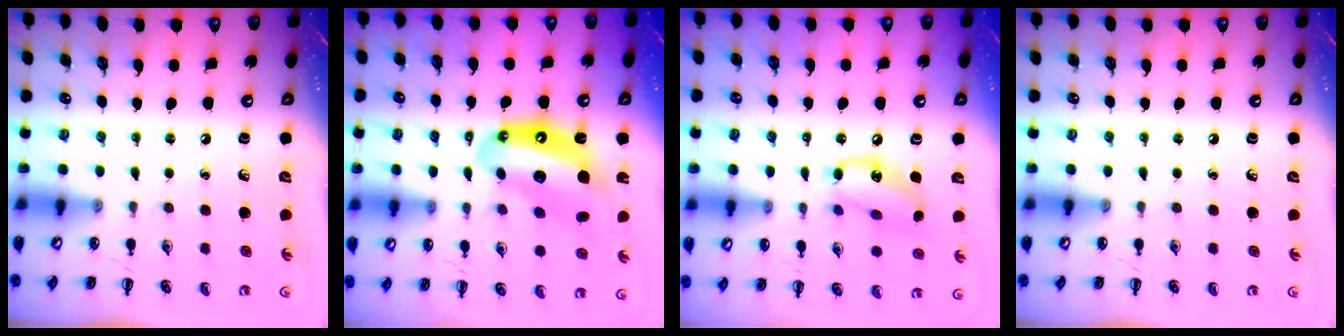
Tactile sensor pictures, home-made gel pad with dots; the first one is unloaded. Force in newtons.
{"total": 12.9, "press": 12.4, "slide": 3.6}
{"total": 12.1, "press": 11.9, "slide": 2.0}
{"total": 0.0}